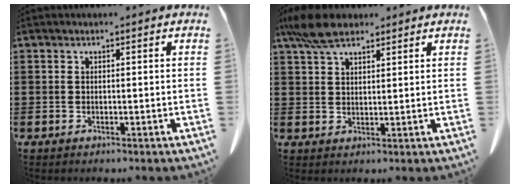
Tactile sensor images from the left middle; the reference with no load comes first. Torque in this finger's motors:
{"motor_torque": [1.33, 0.67, 0.57, 0.19]}